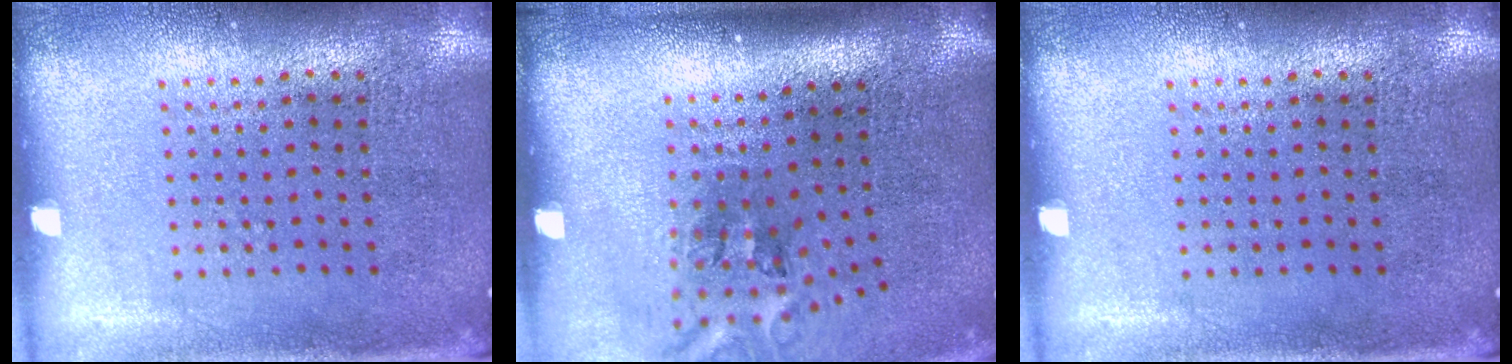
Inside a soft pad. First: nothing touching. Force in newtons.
{"total": 2.1, "press": 1.3, "slide": 1.7}
{"total": 0.0}